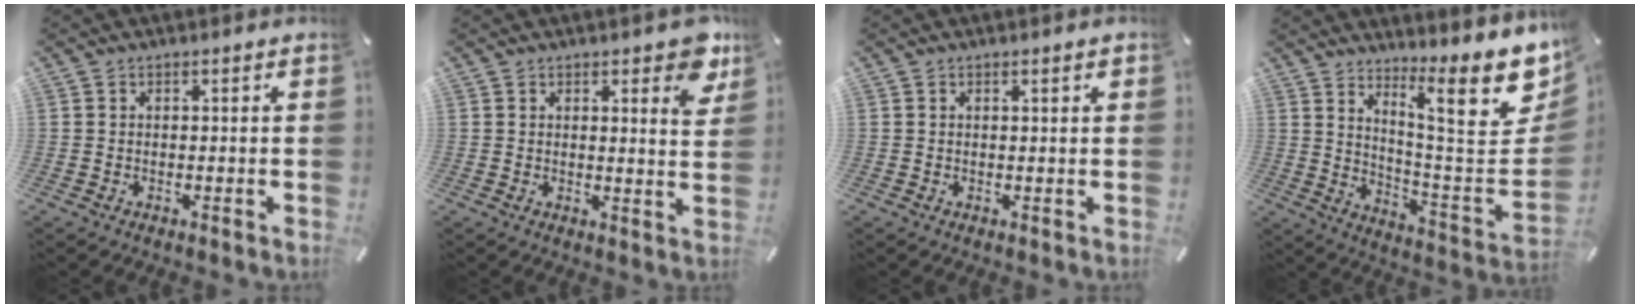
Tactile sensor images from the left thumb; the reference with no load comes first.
{"total": 6.9, "force": [4.6, 2.3, 4.6], "torque": [-0.052, -0.031, 0.074]}
{"total": 1.0, "force": [0.5, 0.1, 0.8], "torque": [-0.017, 0.000, 0.007]}
{"total": 19.4, "force": [12.2, 5.1, 14.3], "torque": [-0.196, -0.102, 0.188]}